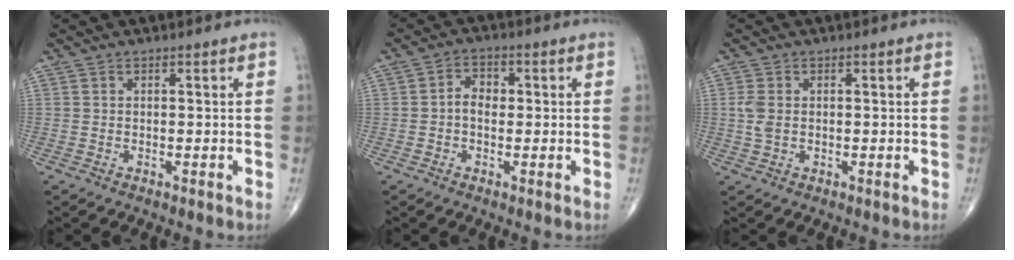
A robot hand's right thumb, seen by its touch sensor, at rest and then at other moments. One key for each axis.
{"total": 3.9, "fx": -0.1, "fy": 2.8, "fz": 2.7, "tx": -0.037, "ty": 0.016, "tz": -0.009}
{"total": 2.6, "fx": 0.1, "fy": 1.6, "fz": 2.0, "tx": -0.055, "ty": 0.002, "tz": 0.003}